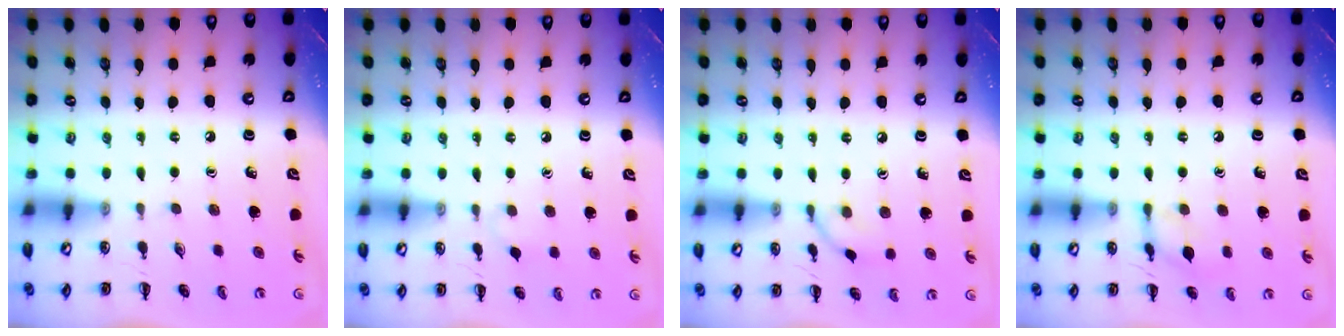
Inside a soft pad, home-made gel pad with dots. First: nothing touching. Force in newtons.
{"total": 2.8, "press": 2.6, "slide": 1.1}
{"total": 5.9, "press": 5.8, "slide": 1.1}
{"total": 8.9, "press": 8.9, "slide": 0.4}